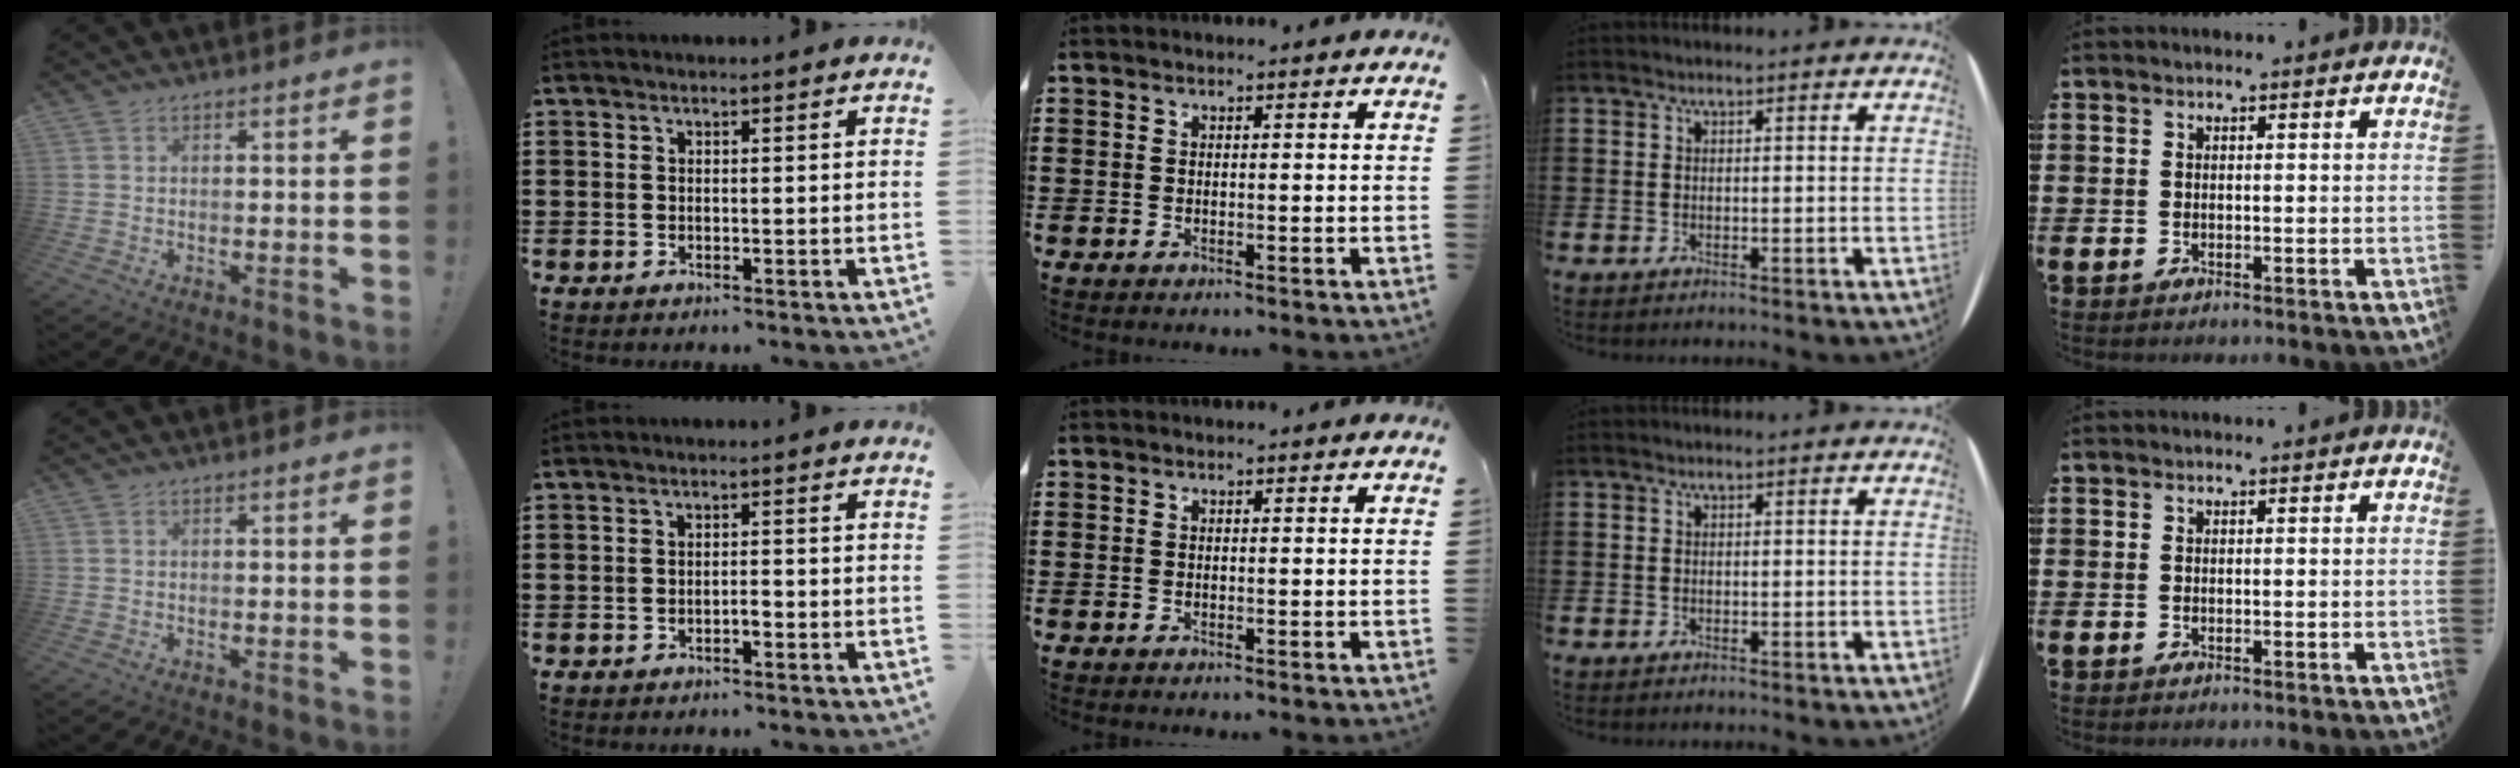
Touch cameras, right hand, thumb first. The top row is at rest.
{"index": {"total": 1.3, "force": [-0.8, 0.3, 1.0], "torque": [-0.021, -0.002, -0.014]}}